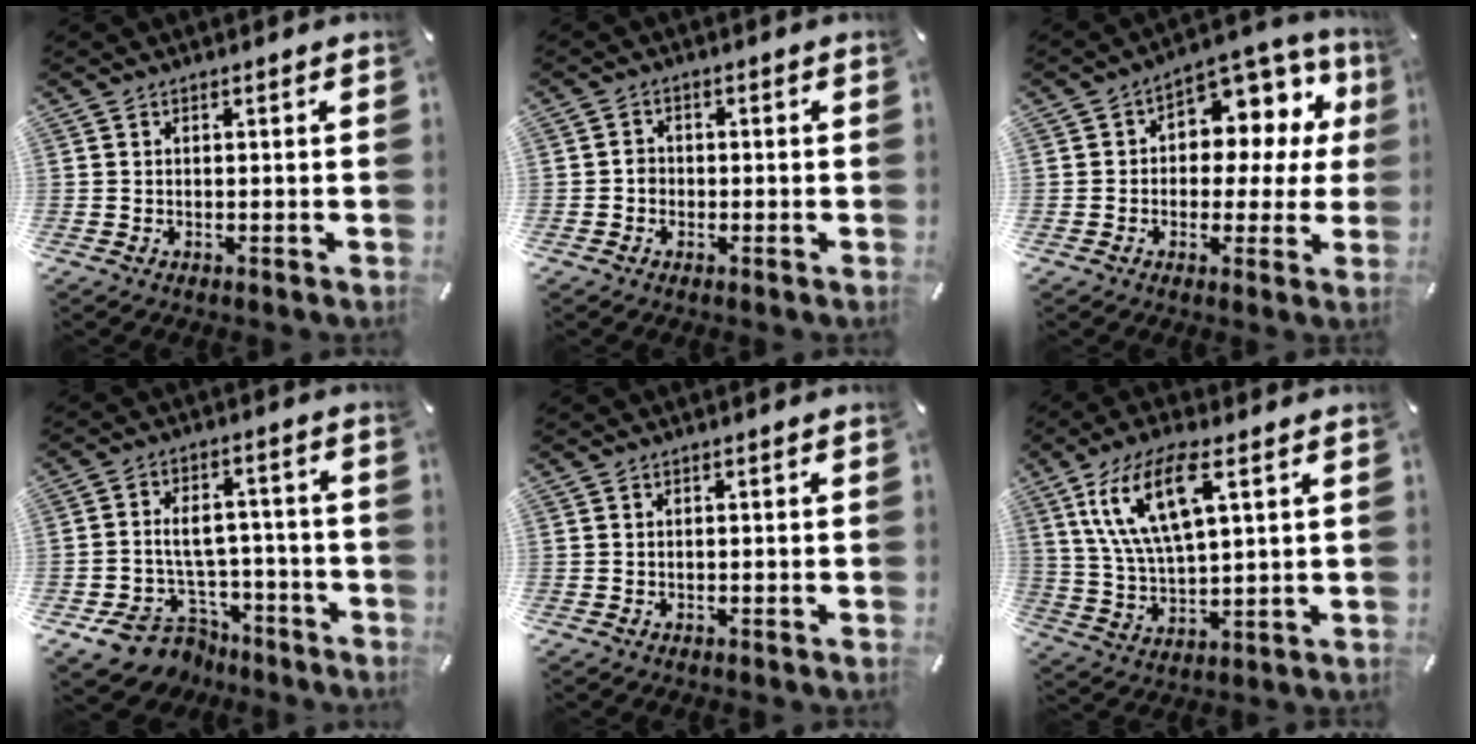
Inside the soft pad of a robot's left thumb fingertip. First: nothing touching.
{"total": 1.8, "force": [-0.7, 1.6, 0.6], "torque": [-0.011, 0.008, -0.016]}
{"total": 9.9, "force": [2.6, 7.2, 6.2], "torque": [-0.075, -0.029, 0.045]}
{"total": 11.7, "force": [-3.3, 9.6, 5.7], "torque": [-0.105, 0.021, -0.046]}
{"total": 0.0}
{"total": 14.5, "force": [7.1, 5.3, 11.5], "torque": [-0.260, -0.005, 0.120]}